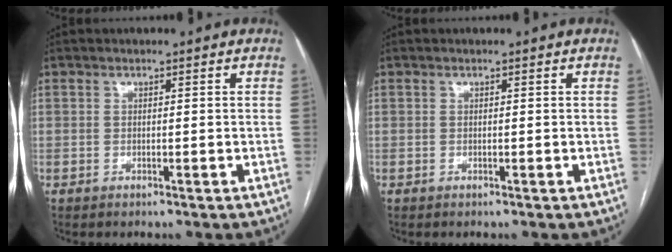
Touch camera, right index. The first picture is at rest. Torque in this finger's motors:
{"motor_torque": [0.00, 0.00, 0.00, 0.00]}